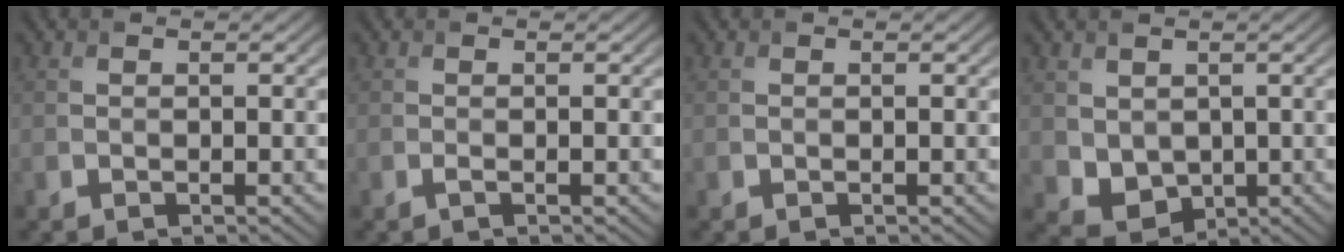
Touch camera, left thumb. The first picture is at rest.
{"total": 0.5, "force": [-0.2, 0.1, 0.5], "torque": [-0.013, -0.002, -0.004]}
{"total": 0.0}
{"total": 4.2, "force": [1.1, 3.4, 2.2], "torque": [-0.062, -0.016, 0.027]}